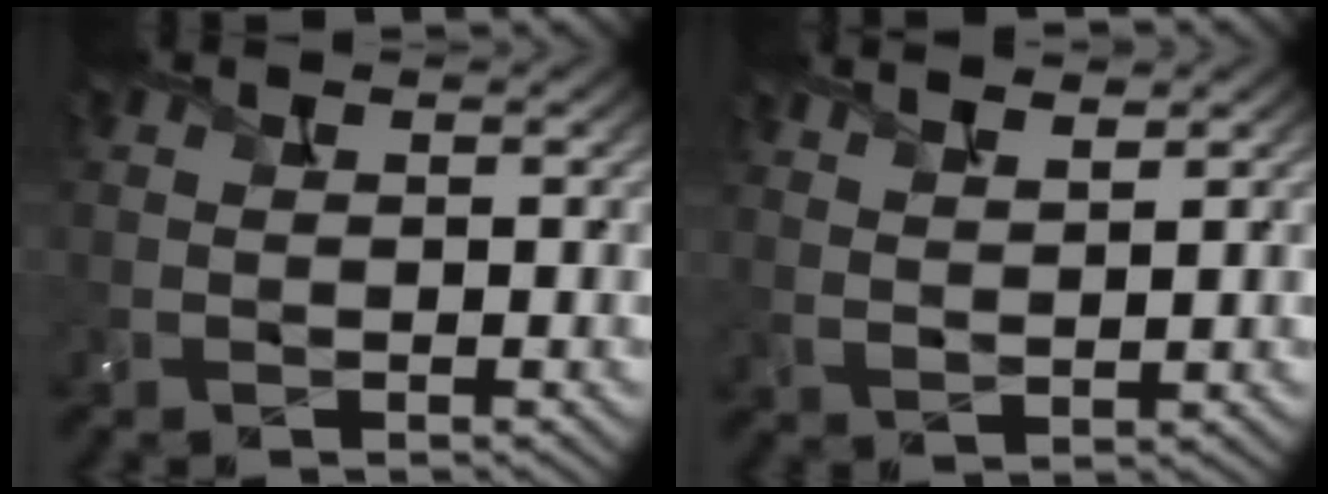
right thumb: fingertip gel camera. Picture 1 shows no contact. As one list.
[{"total": 4.2, "force": [3.3, 0.8, 2.5], "torque": [-0.037, 0.005, 0.051]}]